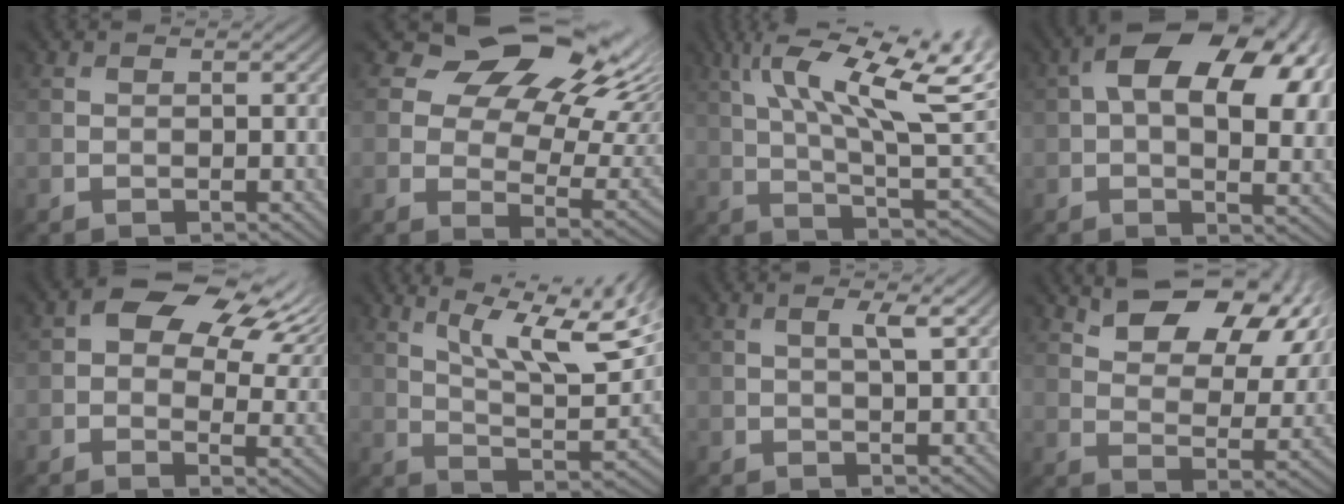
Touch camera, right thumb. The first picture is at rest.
{"total": 14.8, "force": [7.8, 8.7, 9.2], "torque": [-0.156, 0.002, 0.140]}
{"total": 16.7, "force": [6.3, 5.1, 14.6], "torque": [-0.261, 0.021, 0.117]}
{"total": 15.2, "force": [4.5, 8.3, 11.9], "torque": [-0.190, 0.018, 0.065]}
{"total": 10.6, "force": [3.6, 6.3, 7.7], "torque": [-0.125, 0.002, 0.060]}
{"total": 13.0, "force": [6.9, 3.8, 10.3], "torque": [-0.186, 0.001, 0.116]}
{"total": 2.2, "force": [1.0, 0.2, 2.0], "torque": [-0.034, 0.000, 0.020]}
{"total": 14.2, "force": [8.0, 6.7, 9.6], "torque": [-0.165, 0.010, 0.129]}